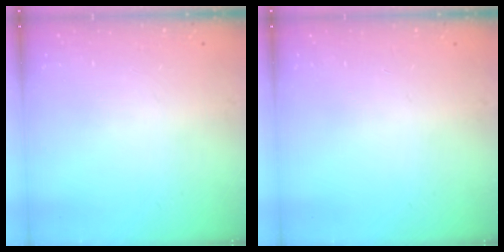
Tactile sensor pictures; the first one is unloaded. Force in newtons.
{"total": 0.0}